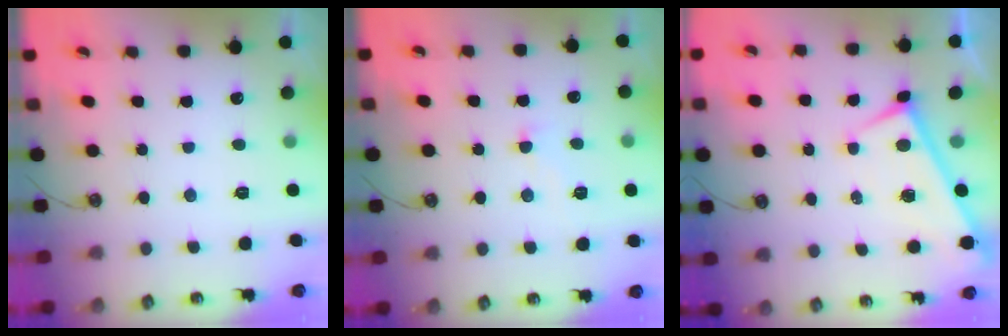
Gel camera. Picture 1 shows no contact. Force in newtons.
{"total": 1.2, "press": 1.2, "slide": 0.1}
{"total": 0.0}